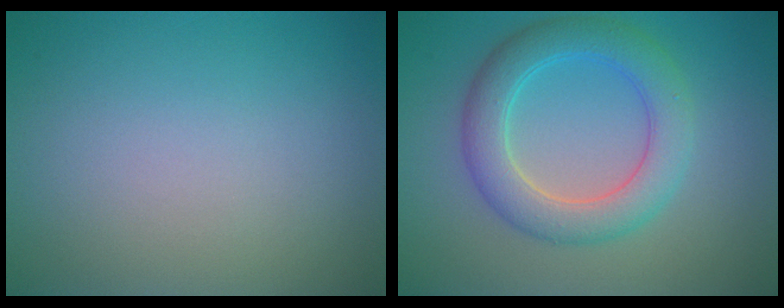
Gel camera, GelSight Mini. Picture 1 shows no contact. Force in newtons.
{"total": 5.3, "press": 5.3, "slide": 0.2}